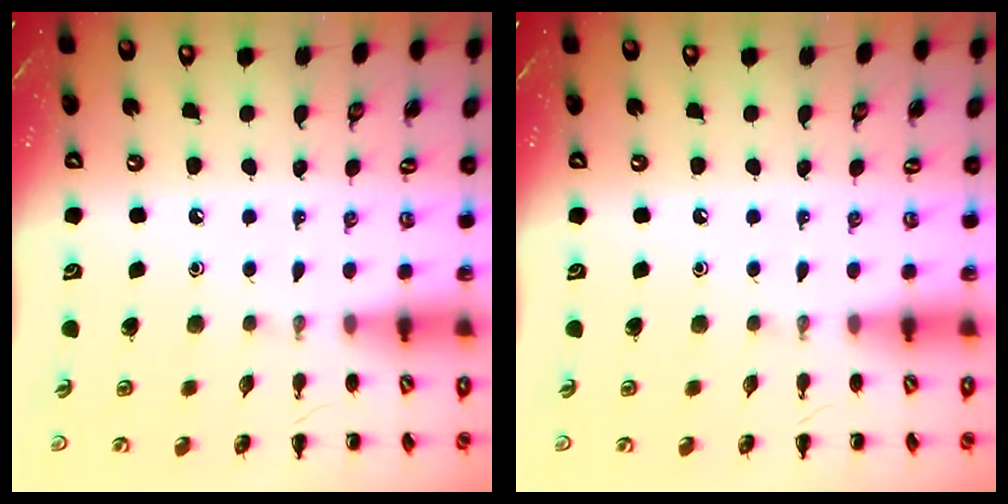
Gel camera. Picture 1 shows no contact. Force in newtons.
{"total": 0.0}